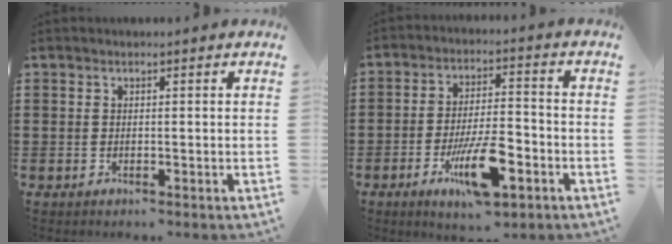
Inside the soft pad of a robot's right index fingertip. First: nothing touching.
{"total": 10.8, "force": [-4.6, 3.5, 9.1], "torque": [-0.175, 0.004, -0.079]}